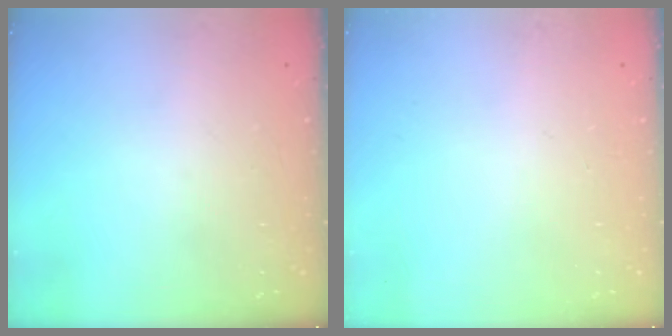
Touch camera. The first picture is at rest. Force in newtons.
{"total": 0.0}